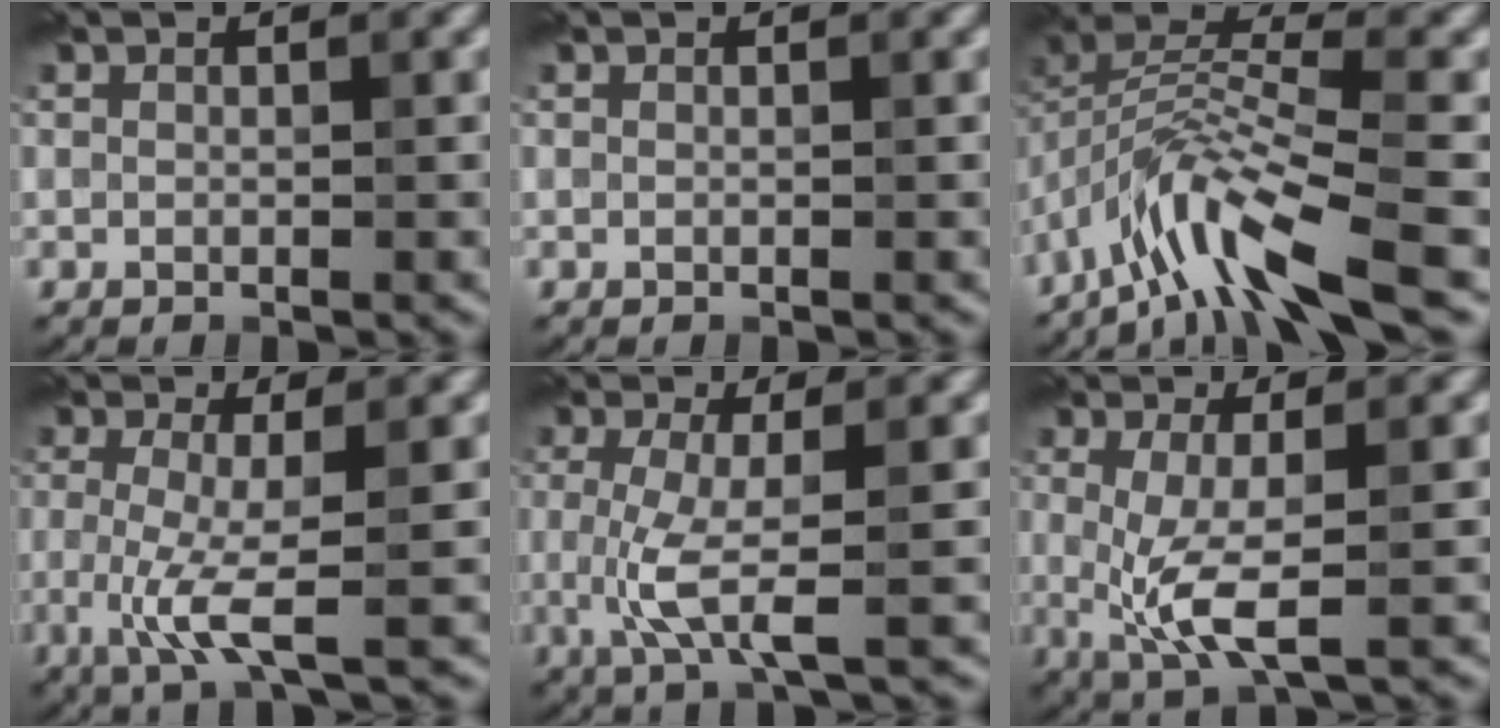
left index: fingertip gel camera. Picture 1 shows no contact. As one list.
[{"total": 0.0}, {"total": 8.6, "force": [-5.3, 1.9, 6.5], "torque": [-0.117, 0.010, -0.108]}, {"total": 4.2, "force": [-0.7, 0.7, 4.1], "torque": [-0.091, -0.015, -0.015]}, {"total": 4.1, "force": [-0.5, 0.8, 4.0], "torque": [-0.092, -0.014, -0.010]}, {"total": 4.5, "force": [-0.4, 1.2, 4.4], "torque": [-0.097, -0.013, -0.007]}]